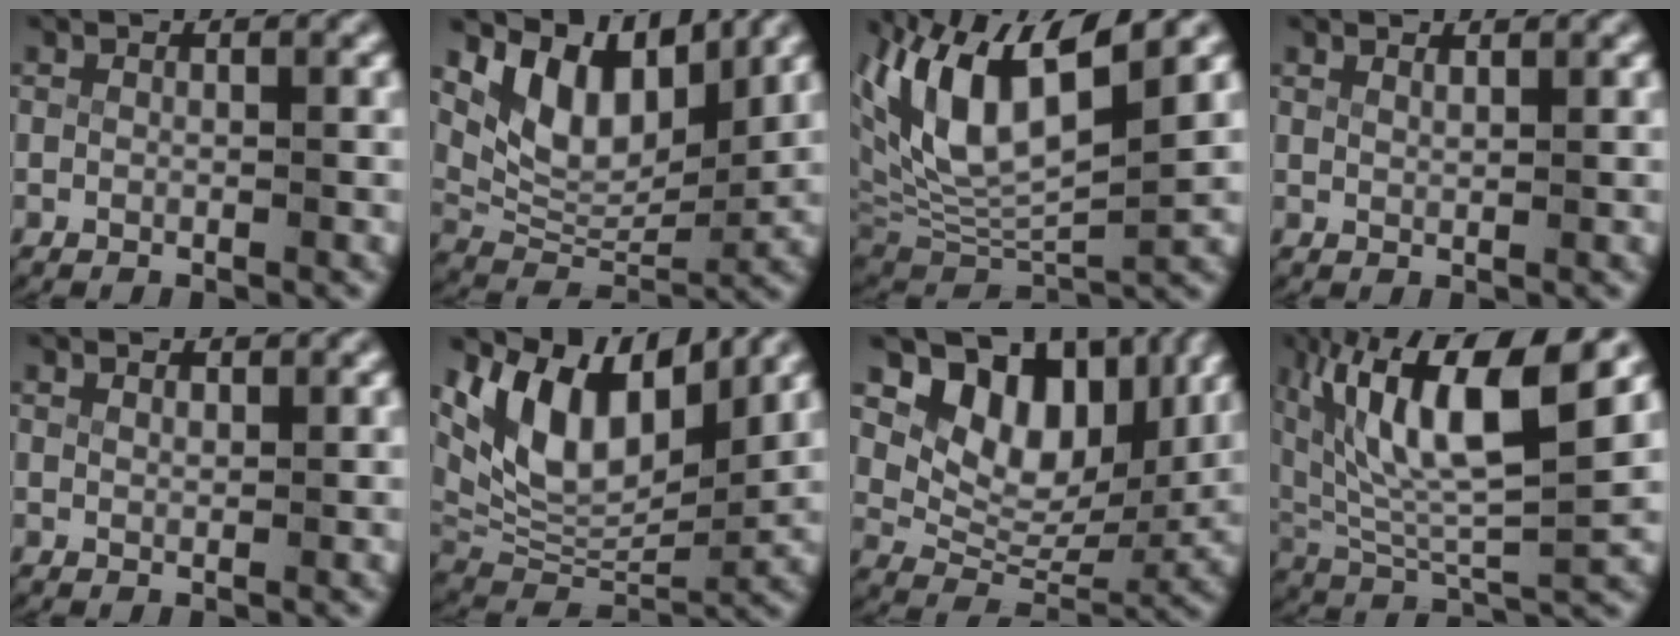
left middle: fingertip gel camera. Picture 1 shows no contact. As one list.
[{"total": 10.6, "force": [3.9, 7.3, 6.6], "torque": [-0.130, -0.007, 0.067]}, {"total": 11.0, "force": [2.2, 6.7, 8.4], "torque": [-0.187, -0.007, 0.046]}, {"total": 1.0, "force": [1.0, -0.2, 0.1], "torque": [-0.005, -0.009, 0.025]}, {"total": 0.7, "force": [0.7, 0.0, 0.3], "torque": [-0.007, -0.009, 0.019]}, {"total": 11.5, "force": [3.6, 7.4, 8.0], "torque": [-0.168, -0.009, 0.065]}, {"total": 12.0, "force": [4.8, 8.1, 7.3], "torque": [-0.142, -0.012, 0.076]}, {"total": 11.9, "force": [4.0, 5.3, 9.9], "torque": [-0.192, 0.002, 0.069]}]